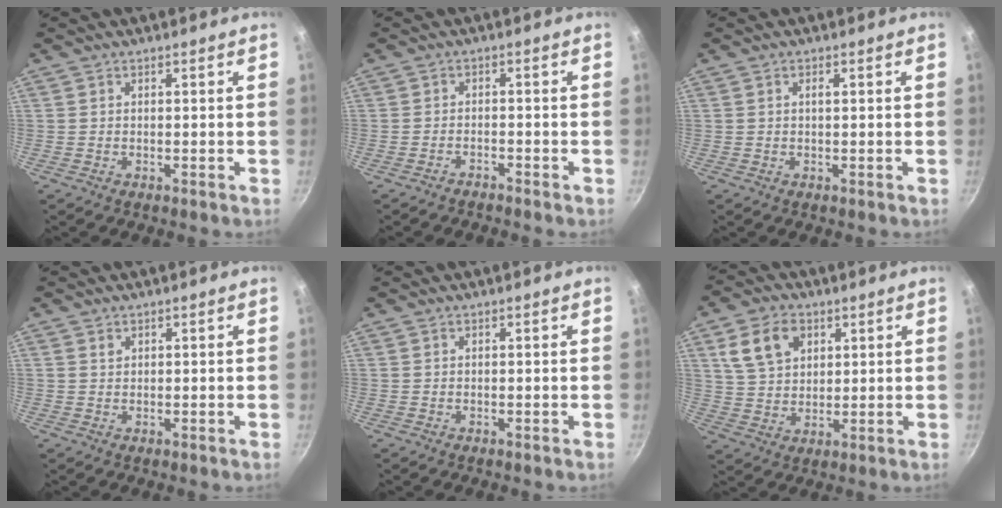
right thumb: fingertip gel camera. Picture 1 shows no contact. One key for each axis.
{"total": 1.8, "fx": -1.7, "fy": 0.3, "fz": 0.2, "tx": -0.007, "ty": 0.024, "tz": -0.027}
{"total": 0.8, "fx": 0.2, "fy": 0.1, "fz": 0.8, "tx": -0.013, "ty": 0.001, "tz": 0.004}
{"total": 0.8, "fx": 0.5, "fy": 0.5, "fz": 0.3, "tx": -0.005, "ty": 0.000, "tz": 0.009}
{"total": 0.0}
{"total": 9.9, "fx": 4.0, "fy": 7.2, "fz": 5.5, "tx": -0.084, "ty": -0.001, "tz": 0.077}